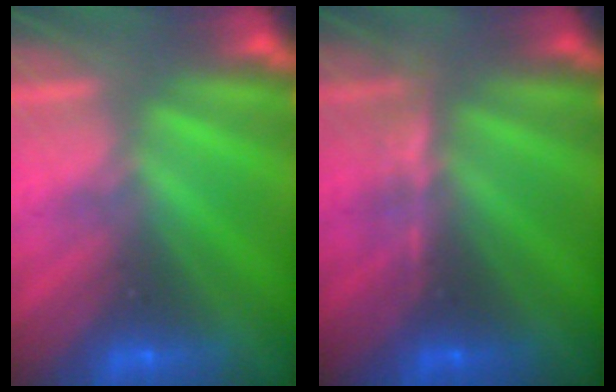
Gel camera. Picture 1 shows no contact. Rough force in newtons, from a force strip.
{"total": 2.8}